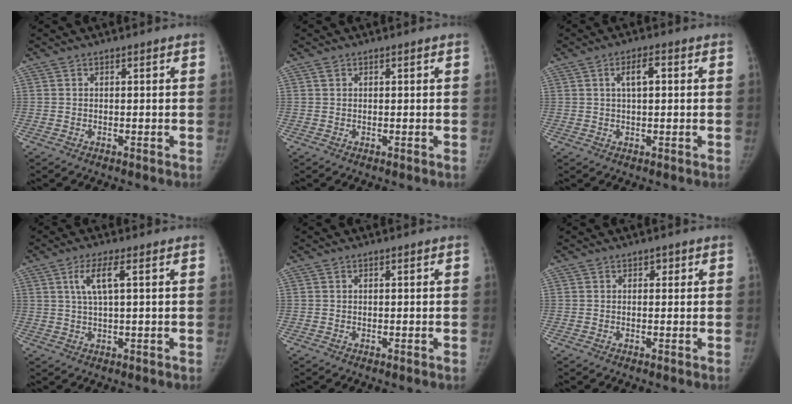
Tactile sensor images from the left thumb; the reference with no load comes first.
{"total": 0.7, "force": [0.3, 0.5, 0.3], "torque": [0.000, 0.004, 0.007]}
{"total": 4.0, "force": [0.9, 1.6, 3.6], "torque": [-0.059, 0.009, 0.015]}
{"total": 4.9, "force": [1.6, 1.0, 4.5], "torque": [-0.101, 0.004, 0.035]}
{"total": 0.0}
{"total": 1.0, "force": [0.4, 0.8, 0.4], "torque": [0.006, 0.001, 0.003]}